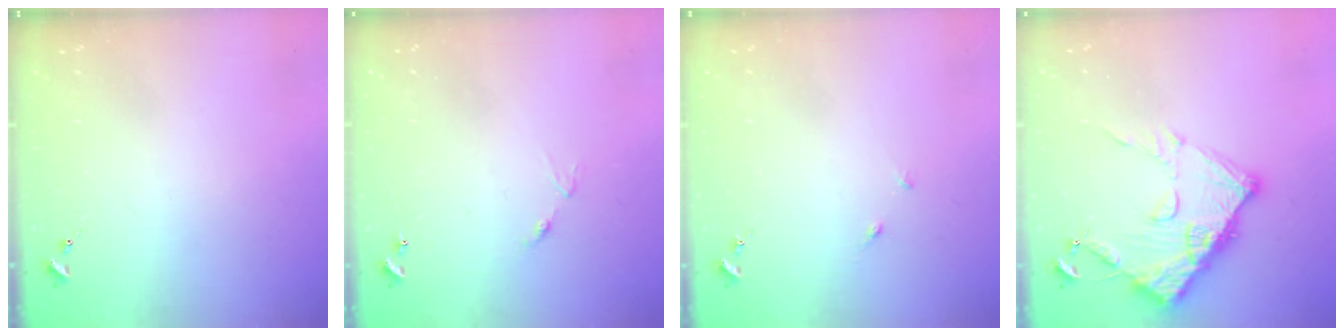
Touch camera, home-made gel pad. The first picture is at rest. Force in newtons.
{"total": 5.9, "press": 5.9, "slide": 0.5}
{"total": 3.7, "press": 3.7, "slide": 0.4}
{"total": 13.1, "press": 13.1, "slide": 1.4}